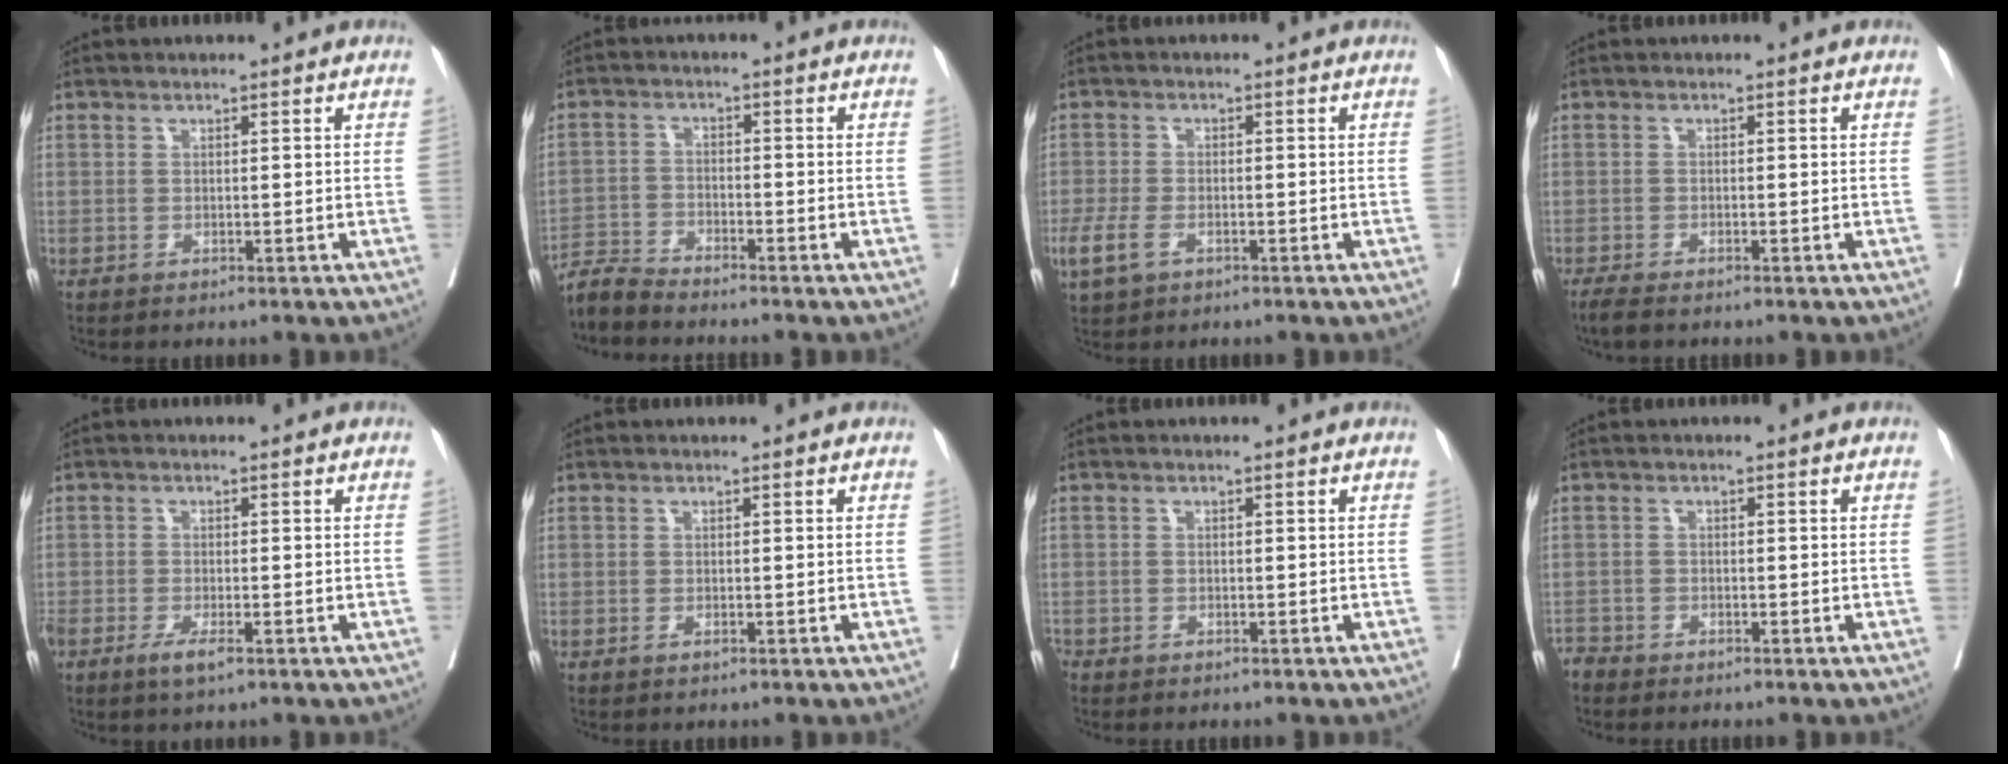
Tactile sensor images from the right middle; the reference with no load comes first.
{"total": 3.7, "force": [-3.7, -0.5, -0.2], "torque": [0.006, -0.016, -0.072]}
{"total": 4.4, "force": [-2.1, 2.3, 3.0], "torque": [-0.073, -0.006, -0.037]}
{"total": 2.6, "force": [-2.2, 0.5, 1.3], "torque": [-0.024, -0.007, -0.035]}
{"total": 3.2, "force": [-1.9, 0.8, 2.5], "torque": [-0.045, -0.004, -0.033]}
{"total": 0.7, "force": [-0.4, 0.3, 0.5], "torque": [-0.009, 0.000, -0.006]}
{"total": 1.5, "force": [-1.1, 1.0, 0.0], "torque": [-0.006, 0.004, -0.022]}
{"total": 1.7, "force": [-1.6, 0.3, -0.5], "torque": [0.011, -0.003, -0.034]}